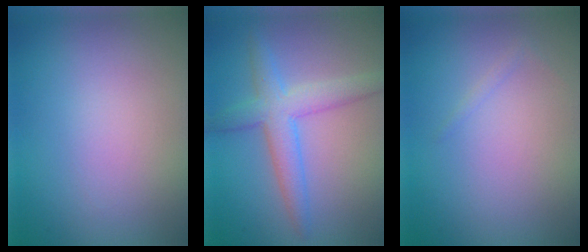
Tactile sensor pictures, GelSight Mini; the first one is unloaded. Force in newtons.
{"total": 4.3, "press": 4.3, "slide": 0.1}
{"total": 0.5, "press": 0.5, "slide": 0.0}